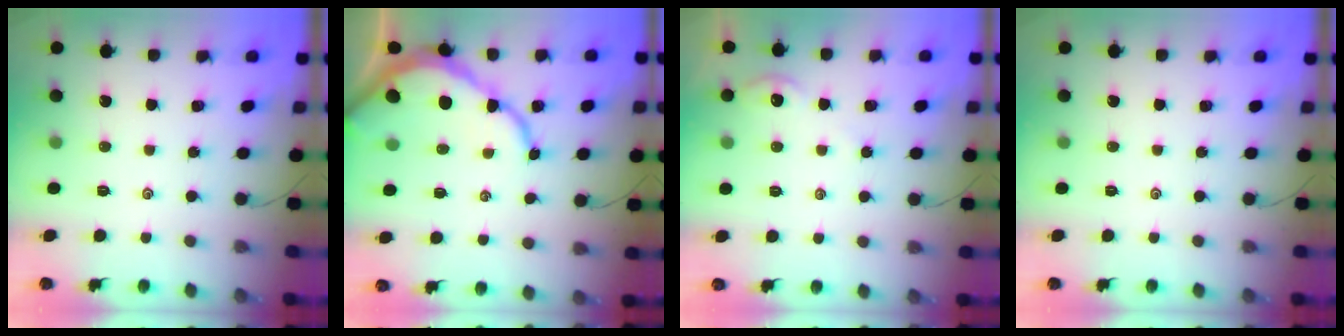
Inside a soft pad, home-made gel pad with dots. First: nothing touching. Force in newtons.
{"total": 9.5, "press": 9.5, "slide": 1.0}
{"total": 1.3, "press": 1.2, "slide": 0.4}
{"total": 0.0}